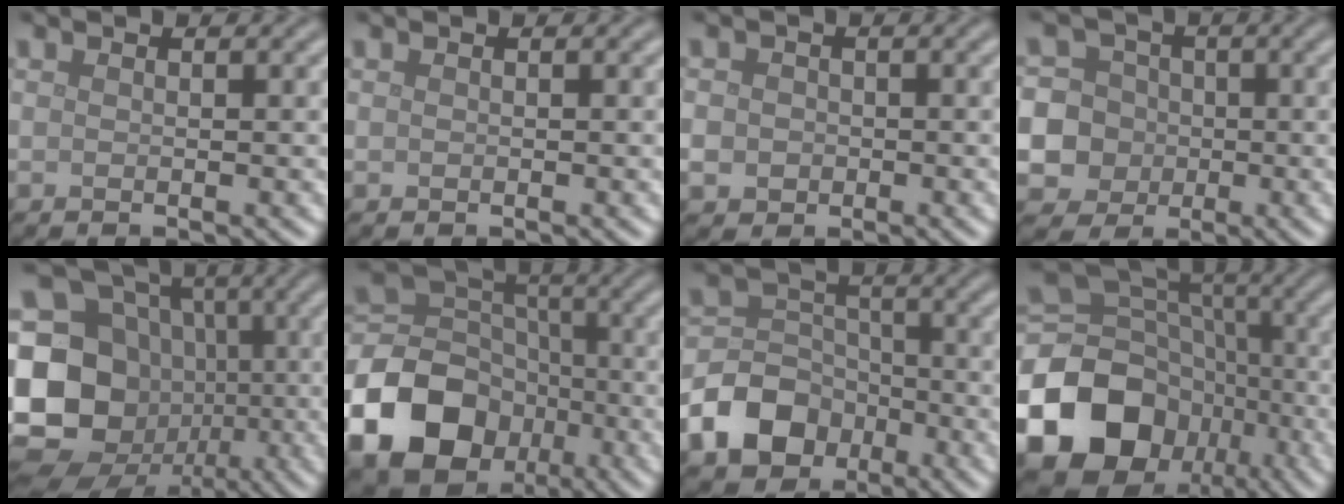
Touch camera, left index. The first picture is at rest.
{"total": 0.0}
{"total": 3.3, "force": [-0.7, 3.0, 1.1], "torque": [-0.014, -0.001, -0.023]}
{"total": 11.9, "force": [-2.0, 11.5, 2.5], "torque": [-0.082, -0.009, -0.049]}
{"total": 19.5, "force": [-2.6, 17.4, 8.4], "torque": [-0.206, 0.010, -0.085]}
{"total": 18.6, "force": [-8.2, 15.0, 7.2], "torque": [-0.175, -0.042, -0.164]}
{"total": 8.1, "force": [-3.9, 6.2, 3.3], "torque": [-0.053, -0.003, -0.096]}
{"total": 19.5, "force": [-7.4, 15.8, 8.6], "torque": [-0.187, -0.021, -0.143]}